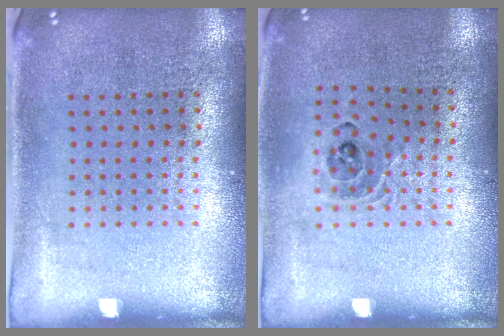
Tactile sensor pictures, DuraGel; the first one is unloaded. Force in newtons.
{"total": 0.9, "press": 0.9, "slide": 0.2}